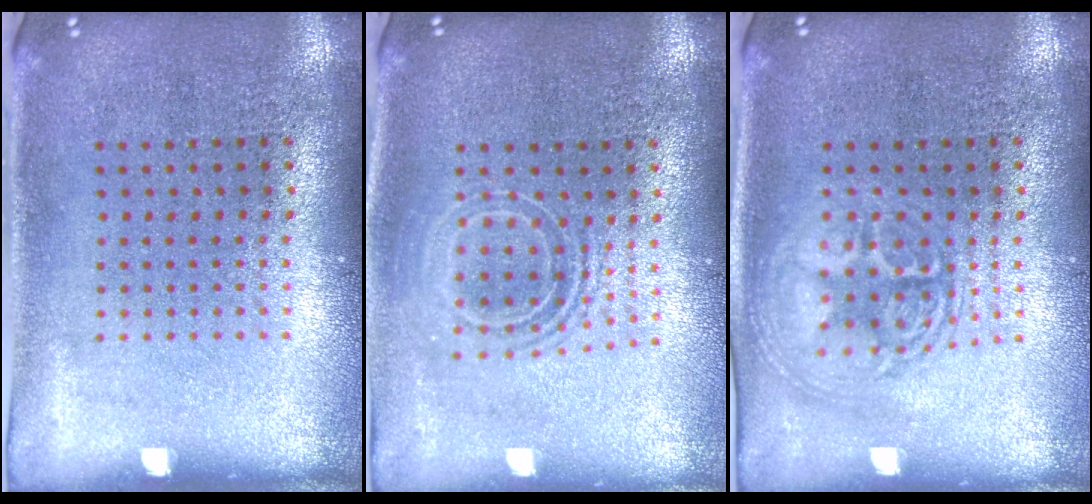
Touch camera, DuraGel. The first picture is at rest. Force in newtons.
{"total": 1.8, "press": 1.3, "slide": 1.1}
{"total": 3.0, "press": 3.0, "slide": 0.4}